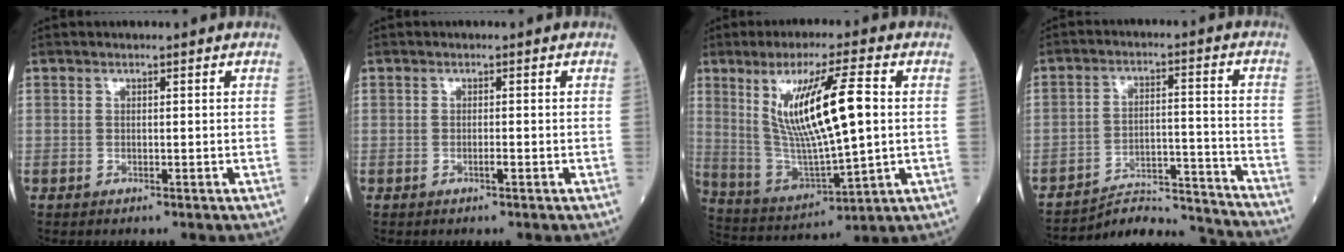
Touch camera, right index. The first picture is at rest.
{"total": 0.6, "force": [-0.3, 0.0, 0.6], "torque": [-0.012, 0.002, -0.001]}
{"total": 15.2, "force": [3.1, 1.8, 14.8], "torque": [-0.284, -0.003, 0.063]}
{"total": 13.8, "force": [-13.7, -0.2, 0.9], "torque": [-0.010, 0.027, -0.206]}